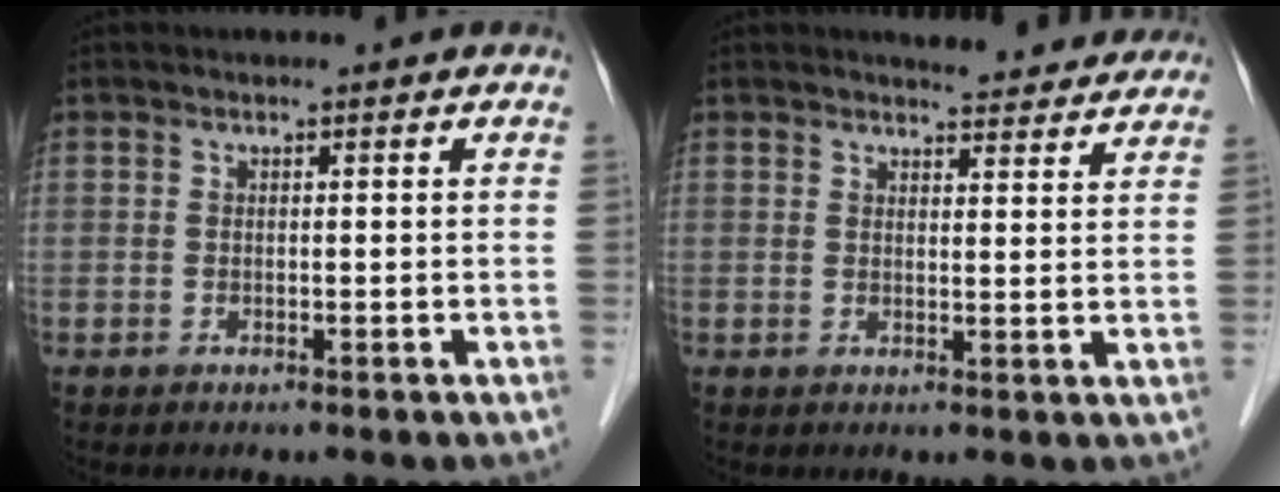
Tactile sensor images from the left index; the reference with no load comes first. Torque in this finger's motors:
{"motor_torque": [-0.20, -0.58, 0.27, 0.05]}